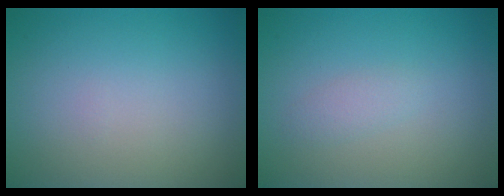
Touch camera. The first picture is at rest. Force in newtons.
{"total": 1.1, "press": 1.1, "slide": 0.1}